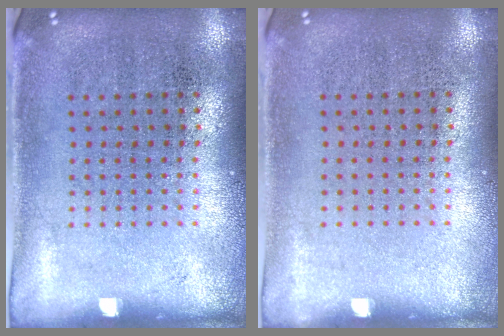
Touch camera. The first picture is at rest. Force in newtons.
{"total": 0.0}